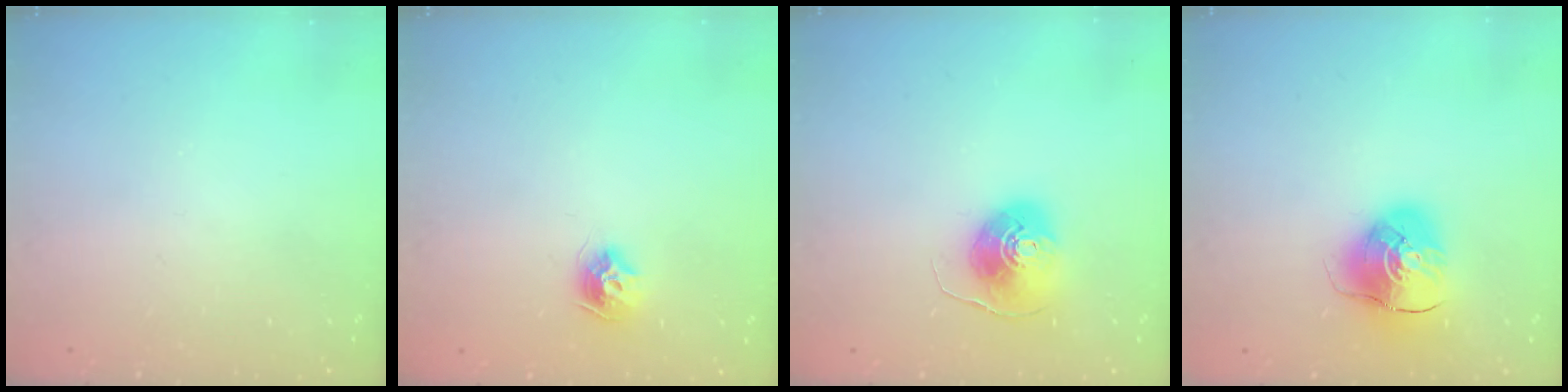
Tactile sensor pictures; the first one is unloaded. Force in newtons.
{"total": 8.7, "press": 8.7, "slide": 0.4}
{"total": 8.1, "press": 8.1, "slide": 0.3}
{"total": 8.9, "press": 8.9, "slide": 1.2}